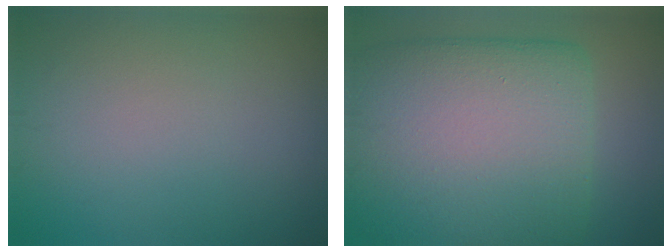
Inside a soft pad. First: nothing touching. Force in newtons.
{"total": 15.8, "press": 15.8, "slide": 0.3}